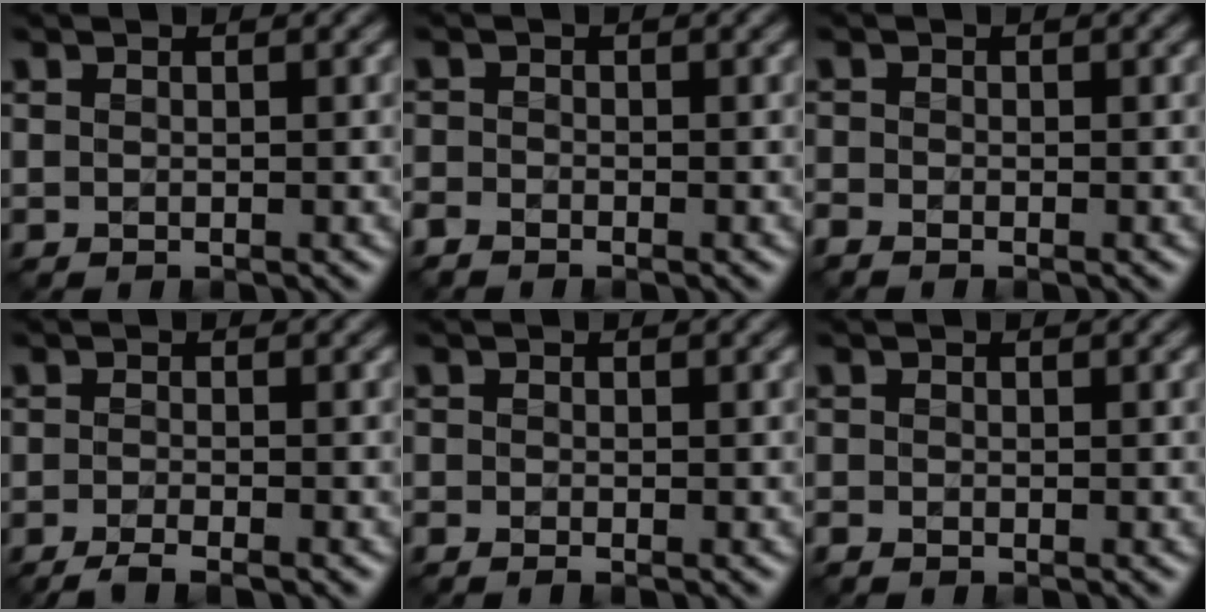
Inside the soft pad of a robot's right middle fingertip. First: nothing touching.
{"total": 1.3, "force": [-1.2, 0.5, 0.3], "torque": [-0.006, -0.003, -0.030]}
{"total": 1.0, "force": [-0.9, 0.2, 0.3], "torque": [-0.007, -0.006, -0.025]}
{"total": 3.1, "force": [-2.2, 0.6, 2.1], "torque": [-0.031, -0.004, -0.046]}
{"total": 0.8, "force": [-0.6, 0.1, 0.4], "torque": [-0.008, -0.007, -0.016]}
{"total": 0.6, "force": [-0.5, 0.1, 0.2], "torque": [-0.003, -0.005, -0.012]}